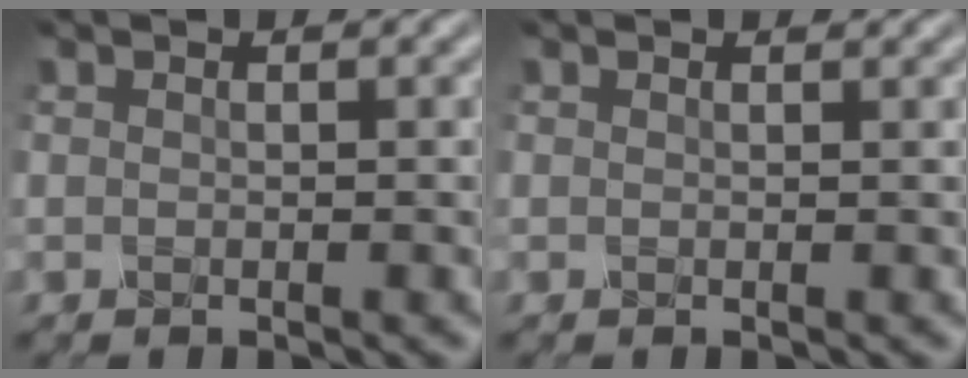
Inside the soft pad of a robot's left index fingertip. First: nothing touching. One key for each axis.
{"total": 0.9, "fx": 0.9, "fy": 0.1, "fz": 0.2, "tx": -0.008, "ty": 0.003, "tz": 0.011}